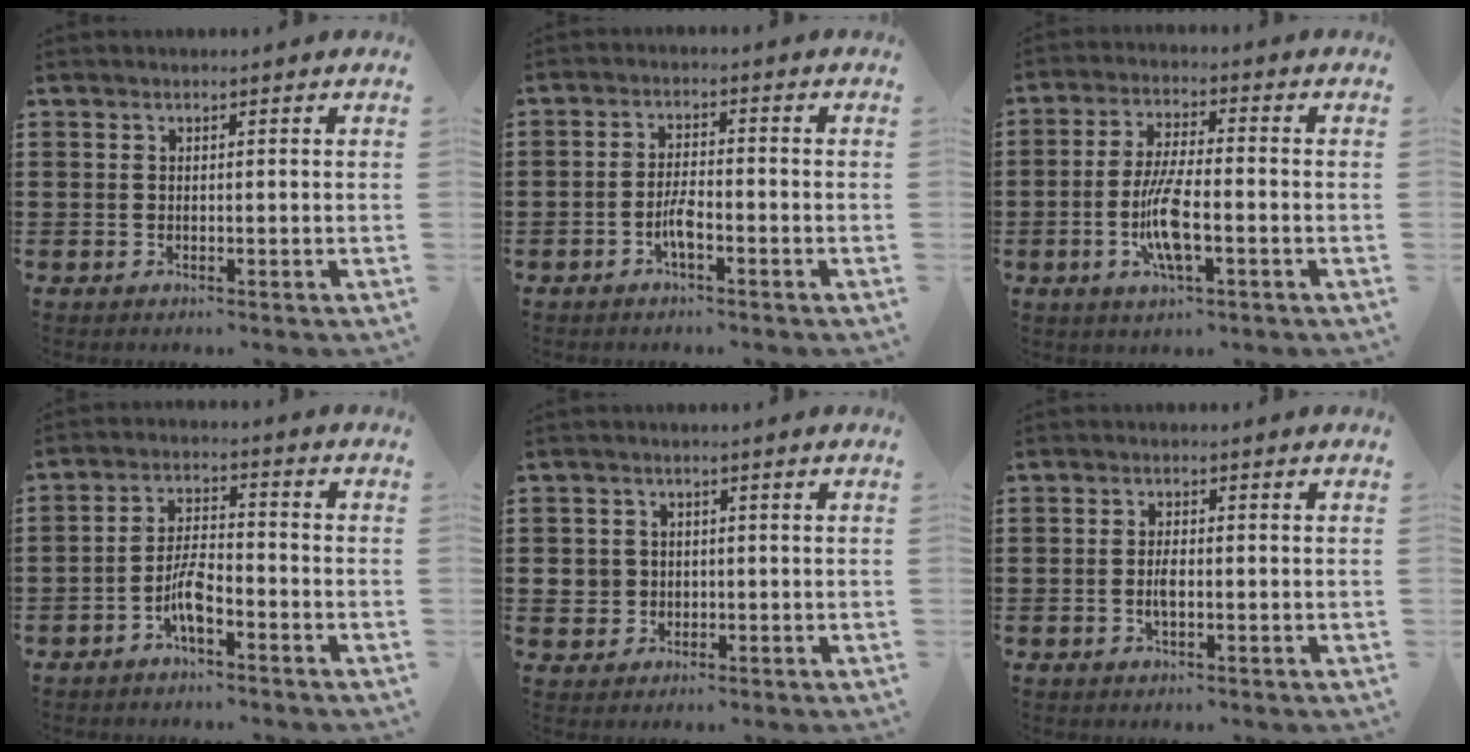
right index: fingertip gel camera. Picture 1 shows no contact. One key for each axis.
{"total": 3.5, "fx": -1.7, "fy": 0.9, "fz": 2.9, "tx": -0.061, "ty": 0.000, "tz": -0.034}
{"total": 7.9, "fx": -2.2, "fy": 2.0, "fz": 7.3, "tx": -0.155, "ty": -0.010, "tz": -0.044}
{"total": 5.1, "fx": -2.8, "fy": 1.6, "fz": 3.9, "tx": -0.094, "ty": 0.003, "tz": -0.061}
{"total": 3.0, "fx": -0.1, "fy": 2.9, "fz": 0.7, "tx": -0.026, "ty": 0.009, "tz": -0.005}
{"total": 2.3, "fx": -0.4, "fy": 1.0, "fz": 2.0, "tx": -0.038, "ty": 0.003, "tz": -0.007}